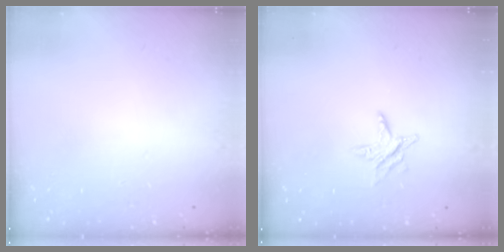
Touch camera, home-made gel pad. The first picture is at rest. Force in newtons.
{"total": 5.8, "press": 5.8, "slide": 0.5}